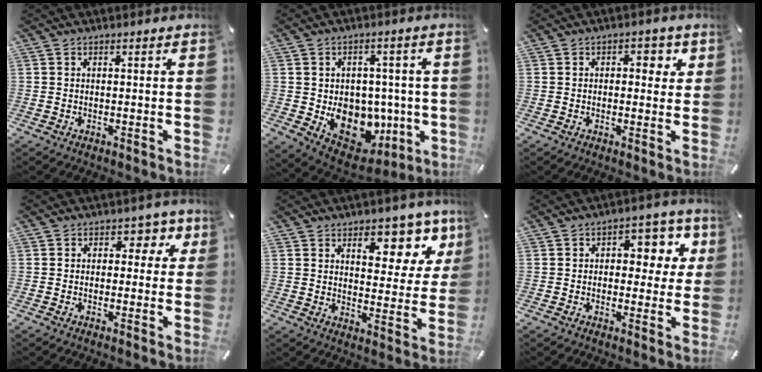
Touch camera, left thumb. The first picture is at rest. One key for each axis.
{"total": 13.0, "fx": -1.7, "fy": 11.1, "fz": 6.6, "tx": -0.088, "ty": -0.013, "tz": -0.009}
{"total": 3.4, "fx": 0.4, "fy": 2.2, "fz": 2.6, "tx": -0.022, "ty": -0.001, "tz": -0.006}
{"total": 4.8, "fx": 1.3, "fy": 3.8, "fz": 2.6, "tx": -0.011, "ty": -0.004, "tz": 0.013}
{"total": 11.4, "fx": 7.1, "fy": 6.1, "fz": 6.4, "tx": -0.056, "ty": -0.054, "tz": 0.114}
{"total": 8.7, "fx": 2.1, "fy": 5.9, "fz": 6.1, "tx": -0.062, "ty": -0.010, "tz": 0.028}